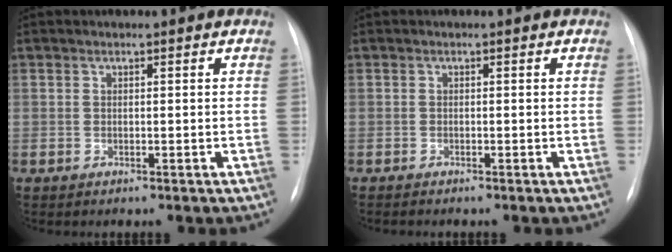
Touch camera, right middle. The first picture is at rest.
{"total": 1.0, "force": [-0.9, 0.1, 0.5], "torque": [-0.009, -0.002, -0.013]}